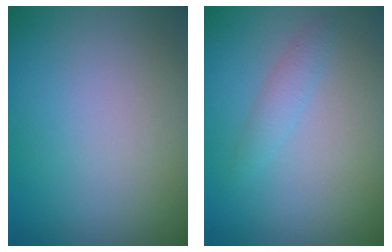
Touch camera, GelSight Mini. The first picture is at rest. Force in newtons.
{"total": 1.4, "press": 1.4, "slide": 0.0}